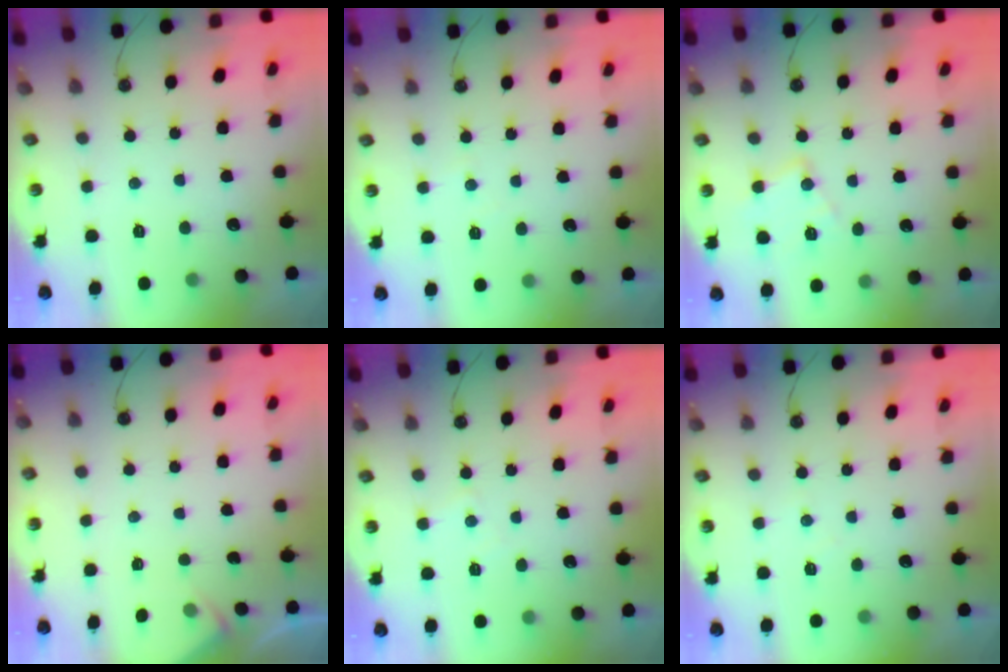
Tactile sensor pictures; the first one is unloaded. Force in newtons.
{"total": 2.7, "press": 2.7, "slide": 0.4}
{"total": 11.2, "press": 11.2, "slide": 0.7}
{"total": 2.2, "press": 2.2, "slide": 0.4}
{"total": 3.2, "press": 3.2, "slide": 0.4}
{"total": 4.0, "press": 3.9, "slide": 0.7}